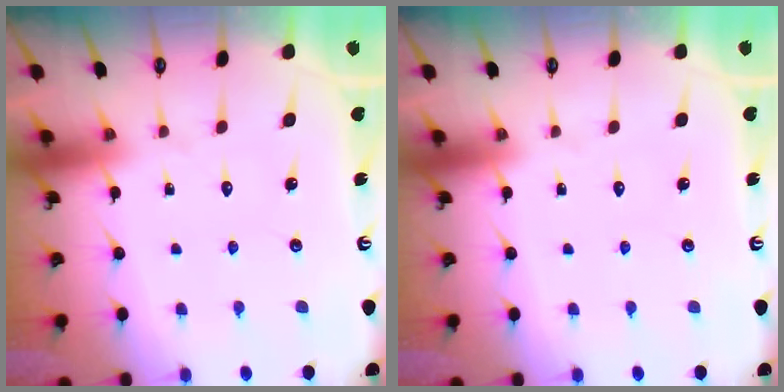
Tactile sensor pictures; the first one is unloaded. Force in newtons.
{"total": 0.0}